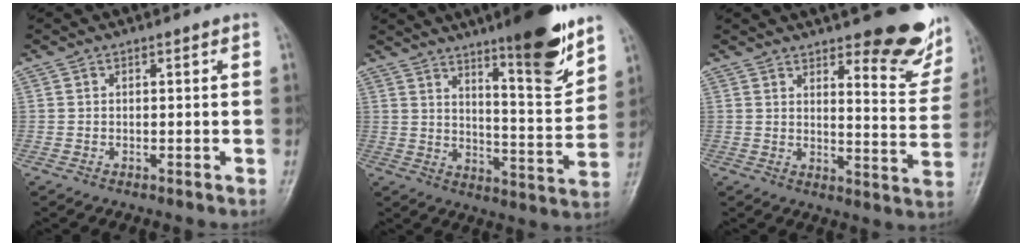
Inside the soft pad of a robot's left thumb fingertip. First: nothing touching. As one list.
[{"total": 15.0, "force": [10.5, 2.4, 10.4], "torque": [-0.127, -0.075, 0.163]}, {"total": 16.2, "force": [10.9, 5.3, 10.8], "torque": [-0.089, -0.075, 0.135]}]